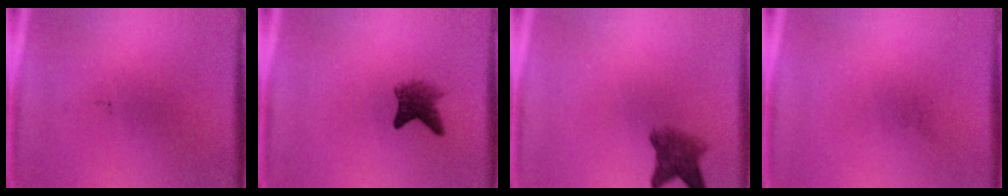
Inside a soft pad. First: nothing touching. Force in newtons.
{"total": 3.4}
{"total": 4.4}
{"total": 0.0}